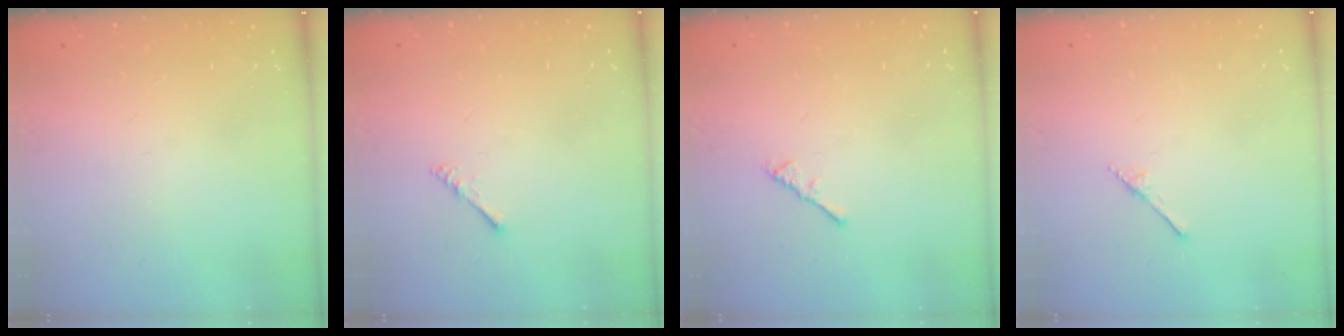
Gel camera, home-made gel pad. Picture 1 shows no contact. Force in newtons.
{"total": 1.6, "press": 1.6, "slide": 0.4}
{"total": 2.2, "press": 2.1, "slide": 0.5}
{"total": 1.7, "press": 1.7, "slide": 0.1}